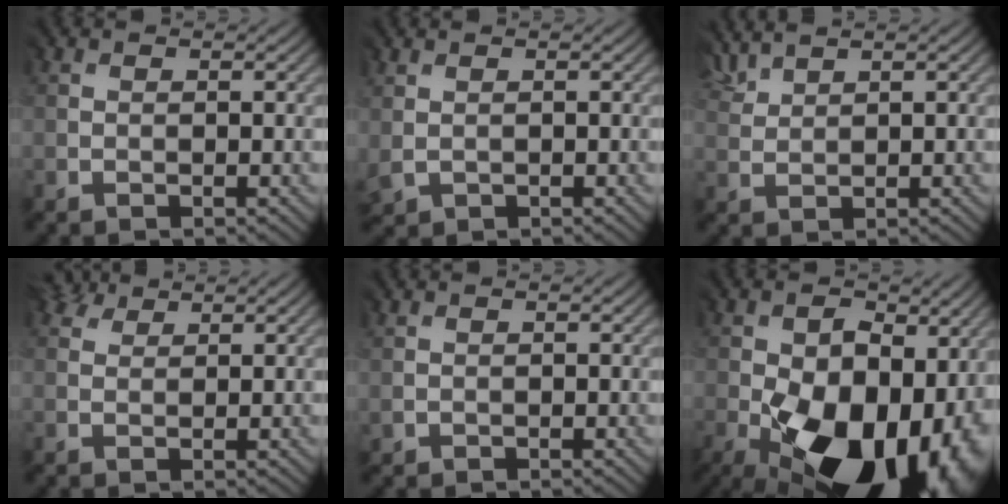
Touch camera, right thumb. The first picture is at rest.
{"total": 1.7, "force": [0.9, 1.3, 0.6], "torque": [-0.026, 0.003, 0.022]}
{"total": 3.1, "force": [3.0, 0.7, 0.6], "torque": [-0.027, 0.012, 0.066]}
{"total": 3.0, "force": [2.7, 1.3, 0.5], "torque": [-0.016, 0.009, 0.049]}
{"total": 0.9, "force": [0.5, 0.7, 0.1], "torque": [-0.002, 0.003, 0.011]}
{"total": 20.4, "force": [-5.9, 13.6, 14.1], "torque": [-0.203, -0.045, -0.064]}